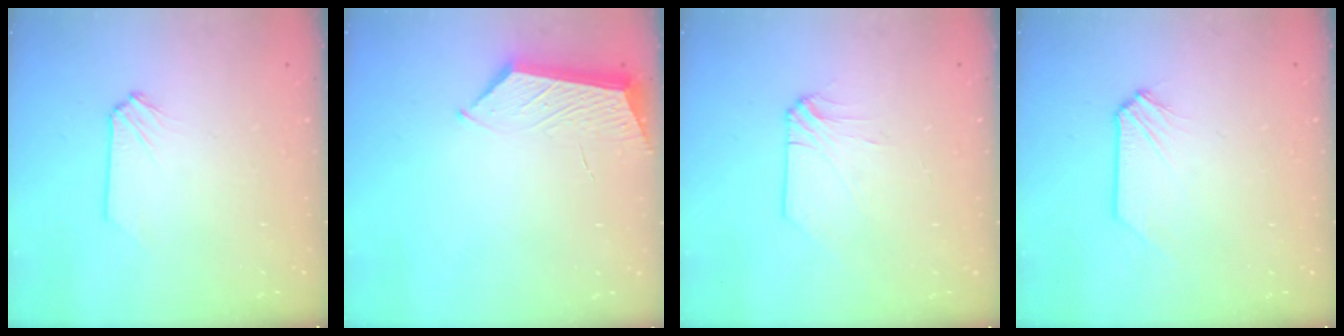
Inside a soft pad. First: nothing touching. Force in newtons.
{"total": 5.4, "press": 5.4, "slide": 0.7}
{"total": 2.8, "press": 2.7, "slide": 0.6}
{"total": 0.0}